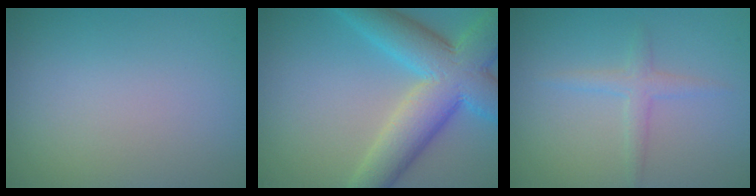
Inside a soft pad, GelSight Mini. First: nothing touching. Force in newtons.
{"total": 10.2, "press": 10.1, "slide": 0.2}
{"total": 1.9, "press": 1.9, "slide": 0.1}